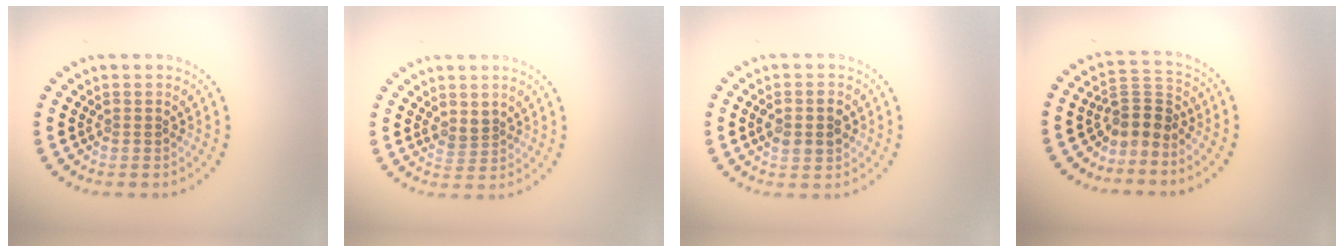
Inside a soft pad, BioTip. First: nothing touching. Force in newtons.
{"total": 1.3, "press": 1.0, "slide": 0.9}
{"total": 2.7, "press": 2.7, "slide": 0.1}
{"total": 2.8, "press": 2.0, "slide": 2.0}